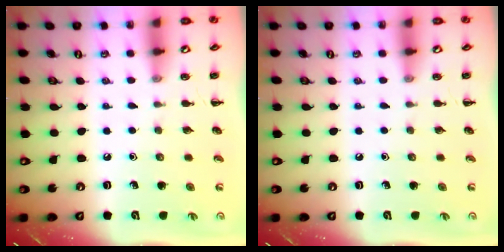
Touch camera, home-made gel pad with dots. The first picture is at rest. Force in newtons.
{"total": 0.0}